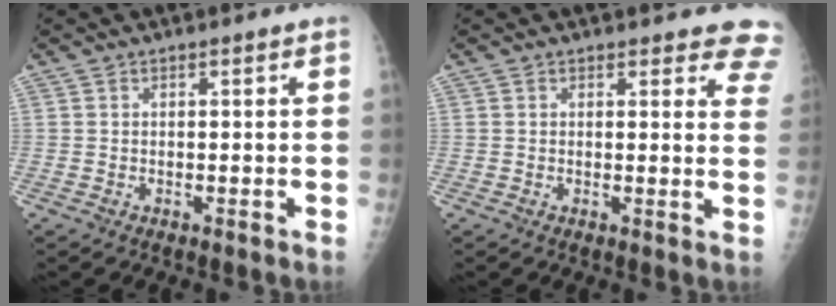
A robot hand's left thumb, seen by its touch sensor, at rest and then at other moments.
{"total": 7.2, "force": [6.5, 2.6, 1.7], "torque": [0.029, -0.028, 0.041]}